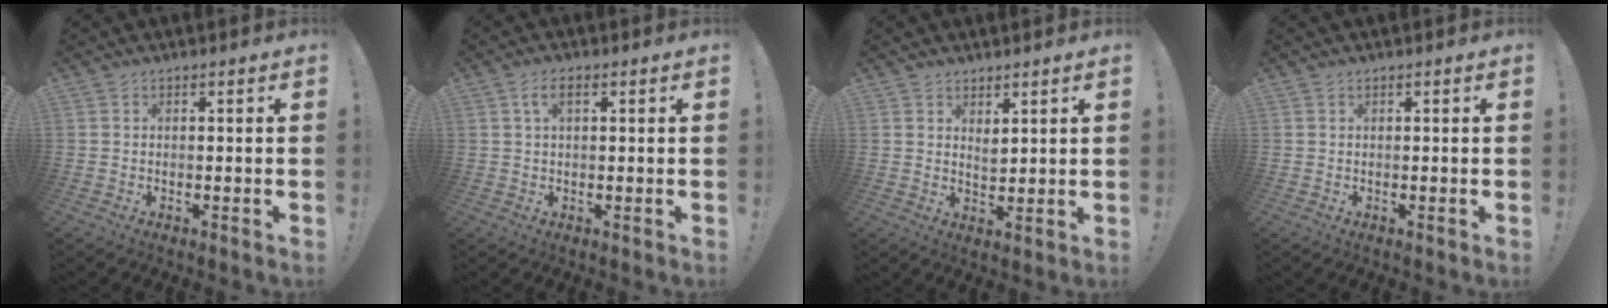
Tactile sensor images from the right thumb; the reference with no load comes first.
{"total": 3.7, "force": [1.3, 1.7, 3.1], "torque": [-0.053, 0.005, 0.021]}
{"total": 3.4, "force": [2.6, 1.5, 1.4], "torque": [-0.022, -0.020, 0.046]}
{"total": 0.0}